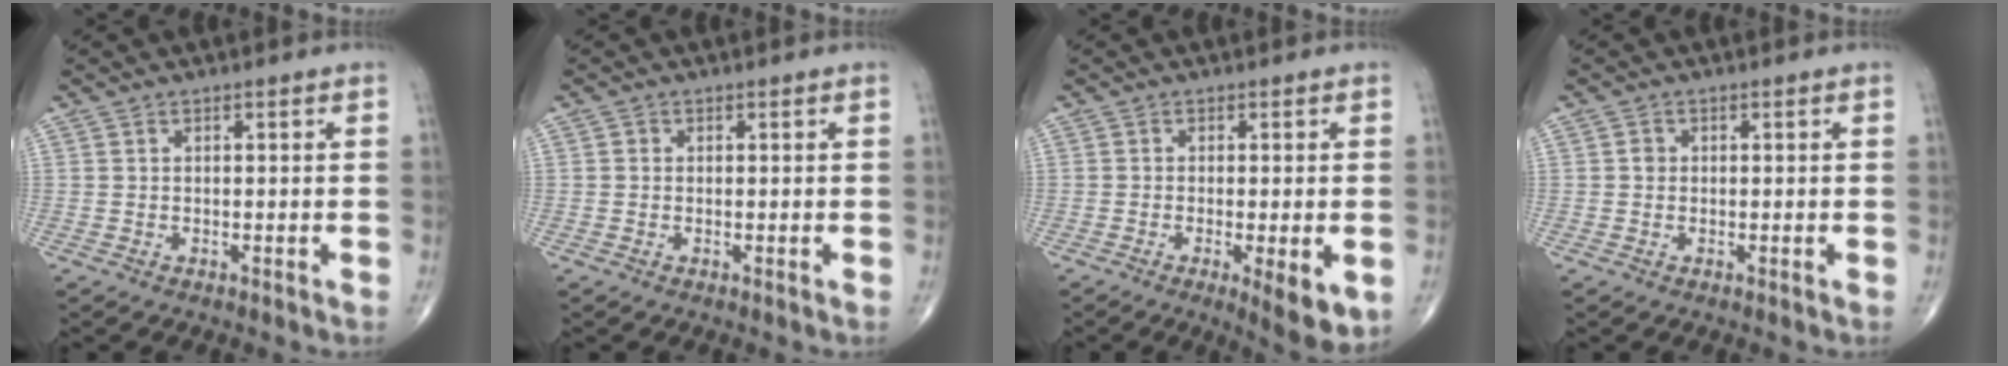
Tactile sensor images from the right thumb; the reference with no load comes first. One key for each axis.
{"total": 0.6, "fx": 0.0, "fy": 0.6, "fz": 0.2, "tx": 0.000, "ty": 0.002, "tz": -0.002}
{"total": 7.7, "fx": -2.5, "fy": 2.0, "fz": 7.0, "tx": -0.094, "ty": -0.018, "tz": -0.034}
{"total": 1.1, "fx": 0.0, "fy": 1.0, "fz": 0.4, "tx": -0.002, "ty": 0.003, "tz": -0.001}